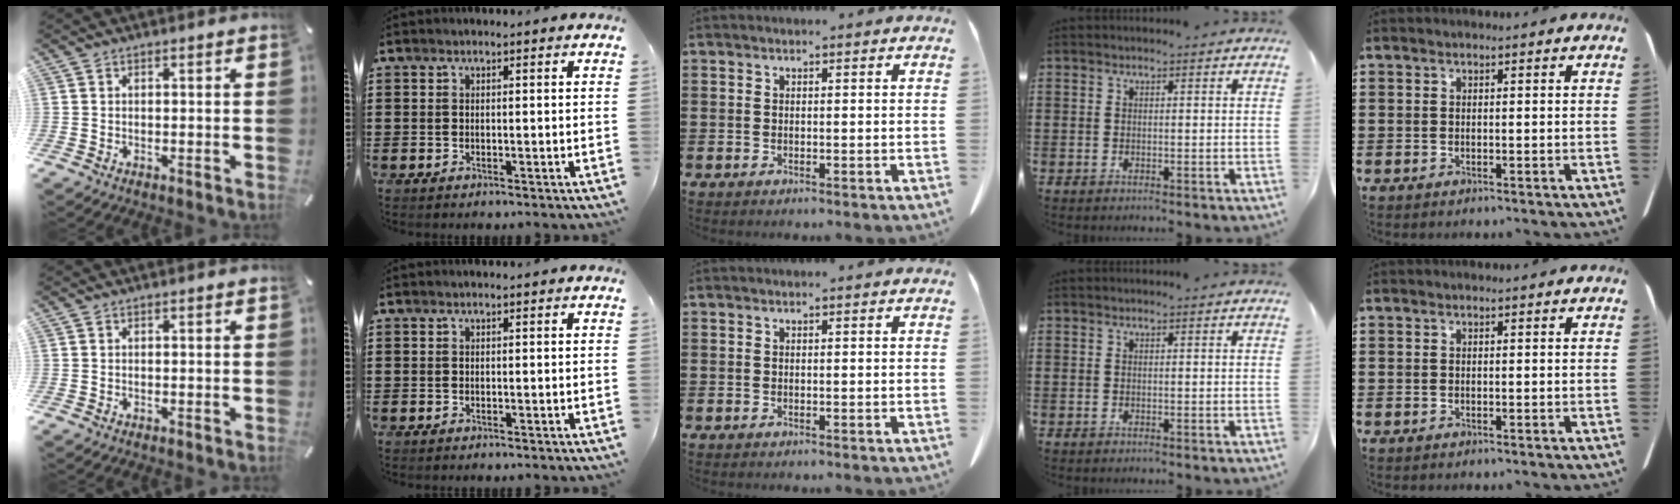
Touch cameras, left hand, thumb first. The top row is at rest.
{}